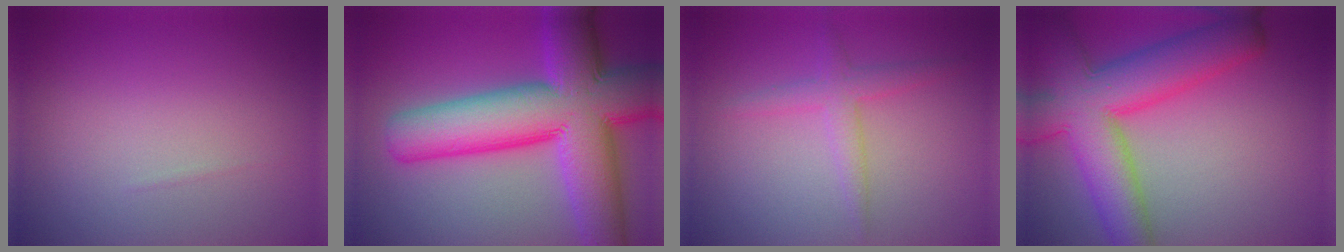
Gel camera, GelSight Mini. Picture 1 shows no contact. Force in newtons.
{"total": 14.7, "press": 14.7, "slide": 0.4}
{"total": 2.2, "press": 2.2, "slide": 0.1}
{"total": 10.4, "press": 10.4, "slide": 0.4}